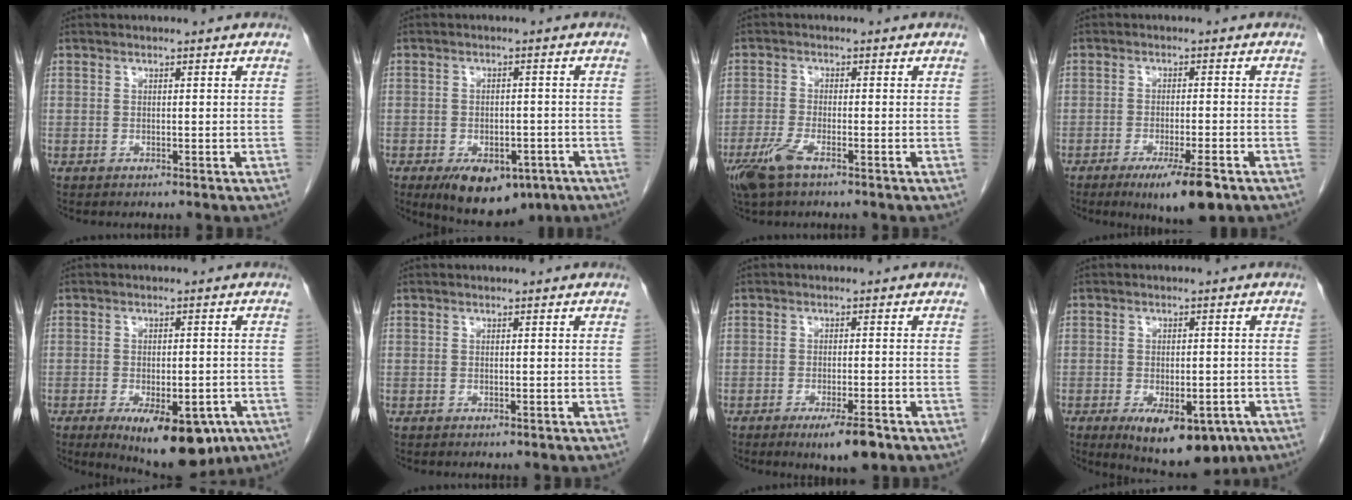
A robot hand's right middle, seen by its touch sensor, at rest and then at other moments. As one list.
[{"total": 11.4, "force": [-6.8, 5.9, 6.9], "torque": [-0.100, -0.007, -0.093]}, {"total": 5.0, "force": [-3.1, 1.1, 3.7], "torque": [-0.089, -0.012, -0.060]}, {"total": 7.6, "force": [-4.6, 0.8, 6.0], "torque": [-0.092, -0.016, -0.068]}, {"total": 12.3, "force": [-7.0, 4.9, 8.8], "torque": [-0.108, -0.007, -0.091]}, {"total": 0.0}, {"total": 5.3, "force": [-3.3, 0.8, 4.2], "torque": [-0.065, -0.009, -0.046]}, {"total": 11.2, "force": [-6.4, 4.8, 7.8], "torque": [-0.106, -0.009, -0.086]}]